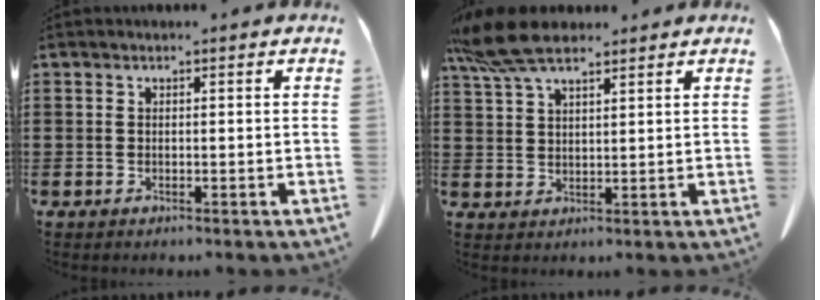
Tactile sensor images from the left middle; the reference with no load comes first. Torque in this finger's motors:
{"motor_torque": [0.46, 0.26, 0.29, 0.18]}